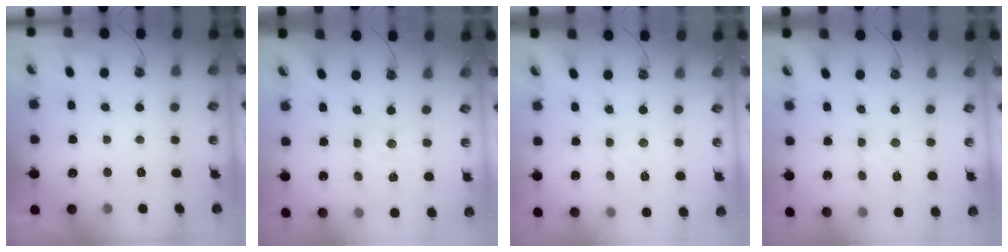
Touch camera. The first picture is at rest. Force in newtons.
{"total": 5.4, "press": 5.4, "slide": 0.3}
{"total": 3.0, "press": 3.0, "slide": 0.3}
{"total": 6.4, "press": 6.4, "slide": 0.6}